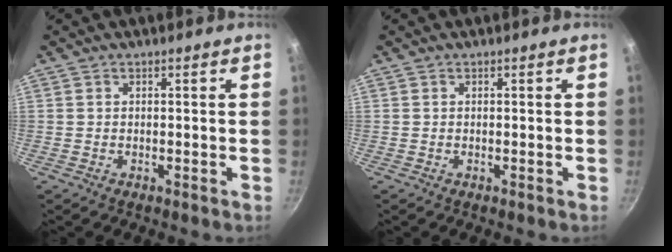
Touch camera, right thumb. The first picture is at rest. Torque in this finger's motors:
{"motor_torque": [-0.01, 0.02, 0.01, 0.01, 0.00]}